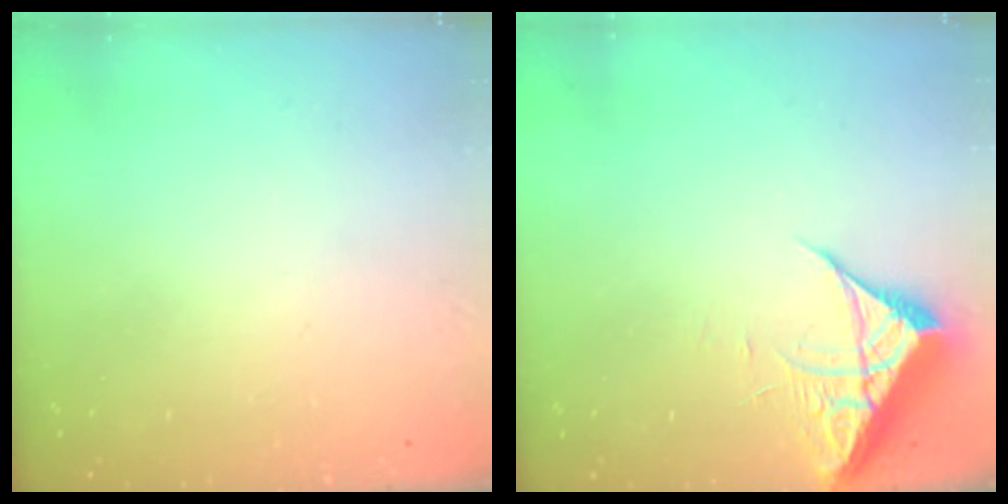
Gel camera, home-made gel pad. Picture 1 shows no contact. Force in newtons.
{"total": 6.6, "press": 6.6, "slide": 0.3}